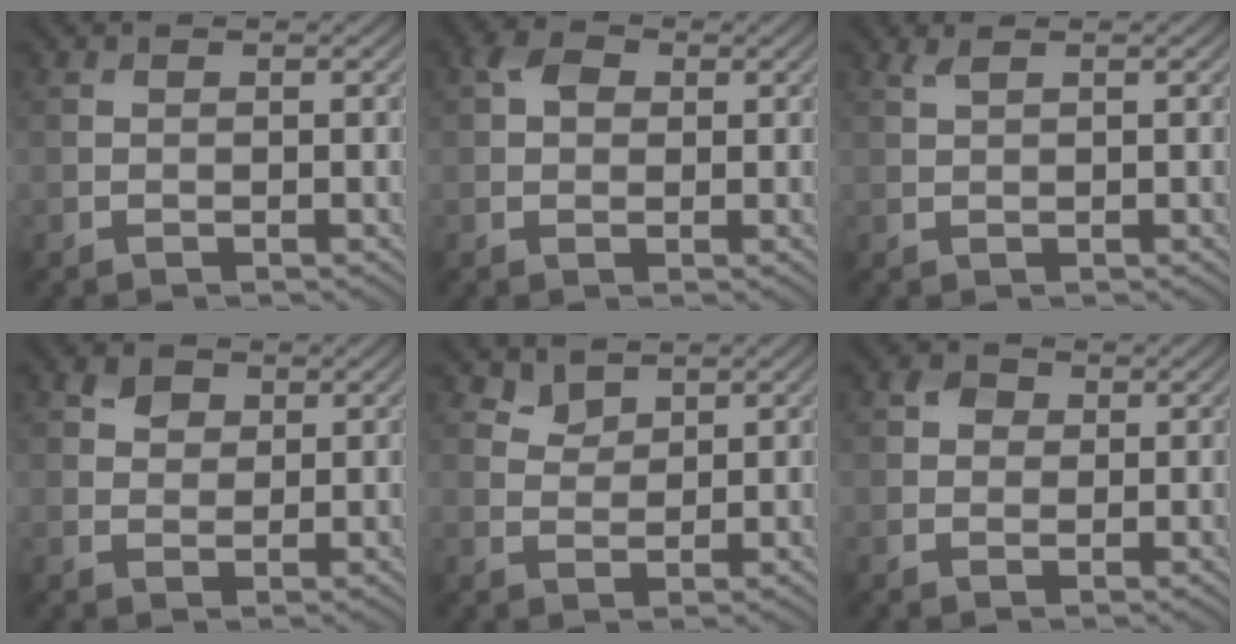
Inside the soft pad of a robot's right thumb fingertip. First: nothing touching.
{"total": 2.8, "force": [0.9, 2.1, 1.6], "torque": [-0.032, 0.005, 0.009]}
{"total": 1.0, "force": [0.7, 0.1, 0.7], "torque": [-0.021, 0.005, 0.015]}
{"total": 2.5, "force": [1.4, 1.8, 1.0], "torque": [-0.022, 0.000, 0.025]}
{"total": 2.2, "force": [1.9, 1.1, 0.5], "torque": [-0.012, -0.007, 0.042]}
{"total": 2.1, "force": [0.8, 1.7, 0.9], "torque": [-0.015, 0.002, 0.010]}